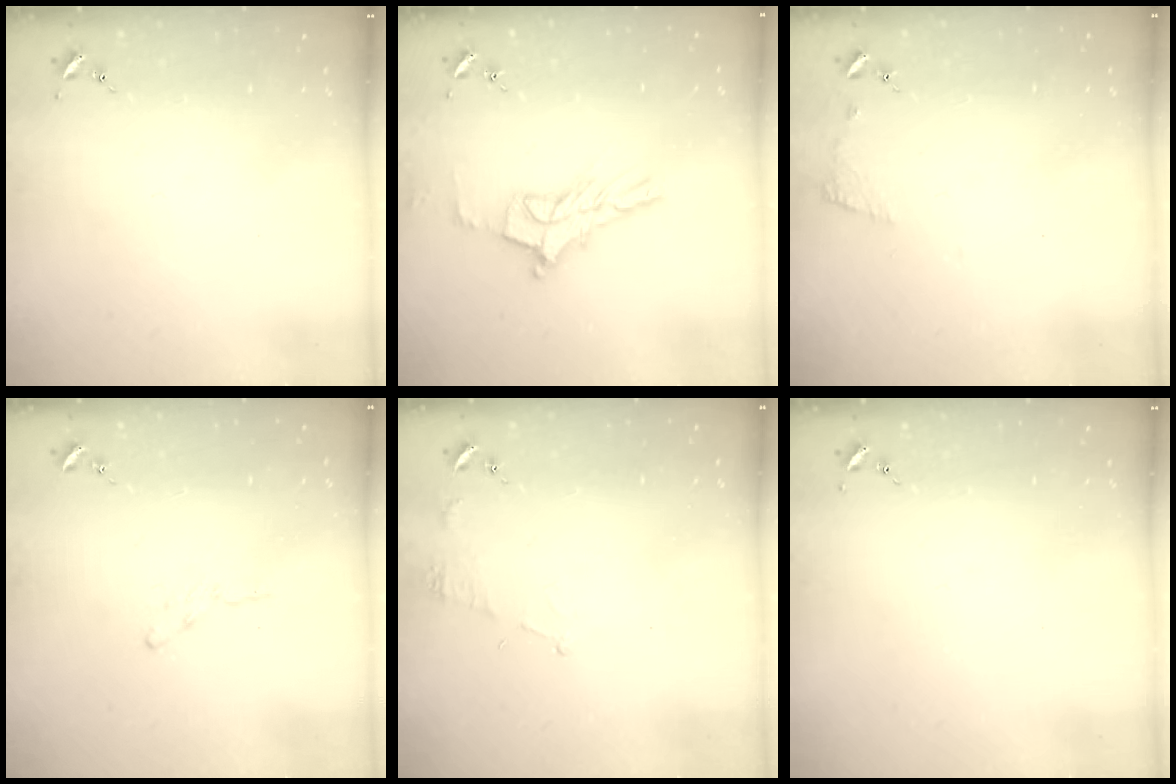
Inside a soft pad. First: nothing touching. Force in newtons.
{"total": 11.4, "press": 11.4, "slide": 0.9}
{"total": 4.9, "press": 4.9, "slide": 0.6}
{"total": 3.4, "press": 3.4, "slide": 0.3}
{"total": 6.4, "press": 6.4, "slide": 0.5}
{"total": 0.0}